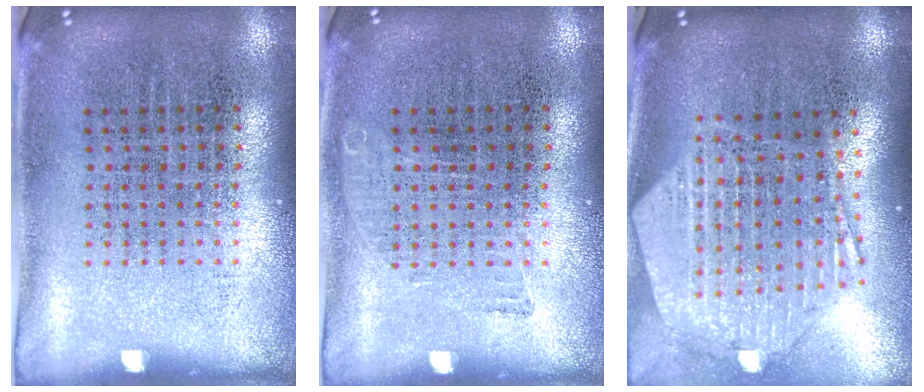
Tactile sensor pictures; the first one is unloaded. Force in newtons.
{"total": 0.7, "press": 0.7, "slide": 0.2}
{"total": 2.7, "press": 2.2, "slide": 1.5}